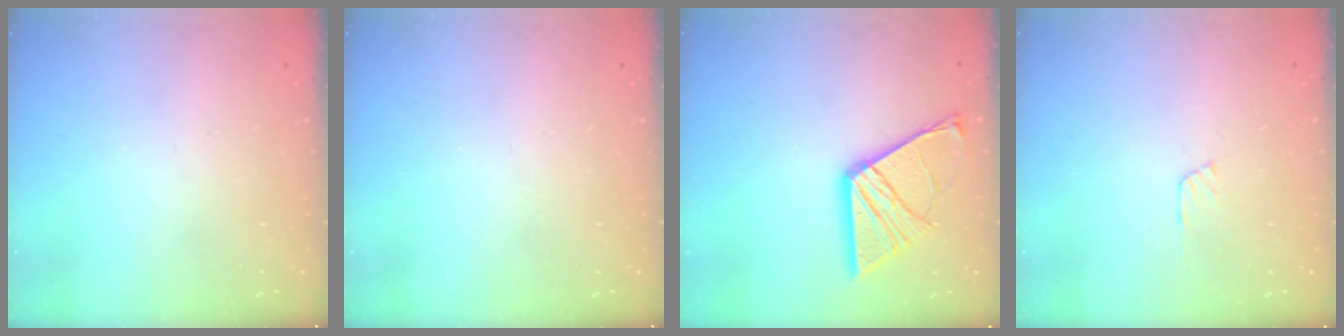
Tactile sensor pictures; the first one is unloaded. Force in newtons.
{"total": 0.0}
{"total": 14.5, "press": 14.5, "slide": 1.1}
{"total": 6.5, "press": 6.4, "slide": 0.7}